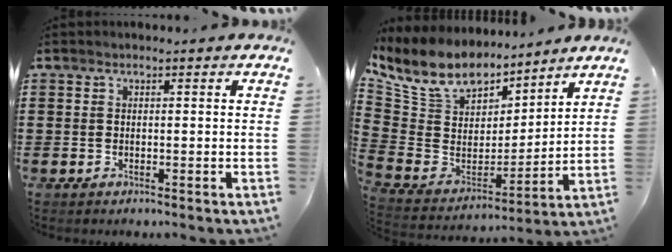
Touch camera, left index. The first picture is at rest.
{"total": 9.6, "force": [8.2, 4.2, 2.5], "torque": [-0.097, -0.056, 0.153]}